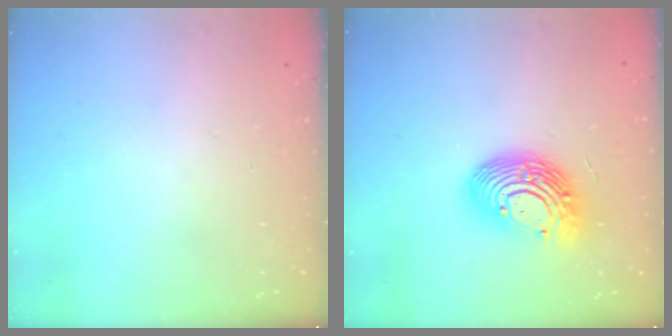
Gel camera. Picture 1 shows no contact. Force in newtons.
{"total": 15.1, "press": 15.1, "slide": 1.4}